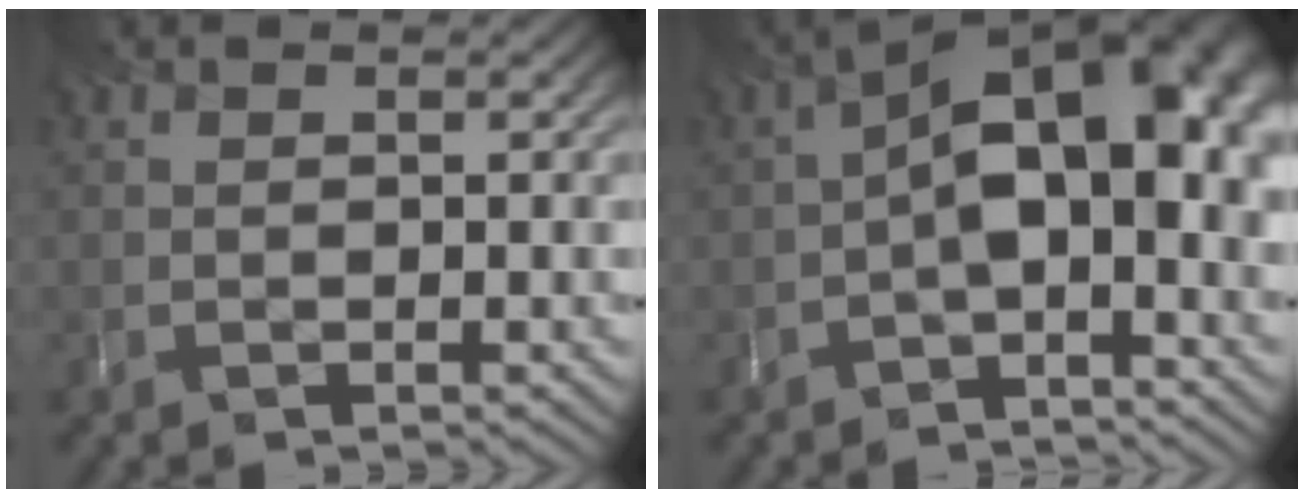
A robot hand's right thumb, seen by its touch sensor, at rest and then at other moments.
{"total": 11.7, "force": [-0.9, 6.0, 10.0], "torque": [-0.165, 0.003, -0.016]}